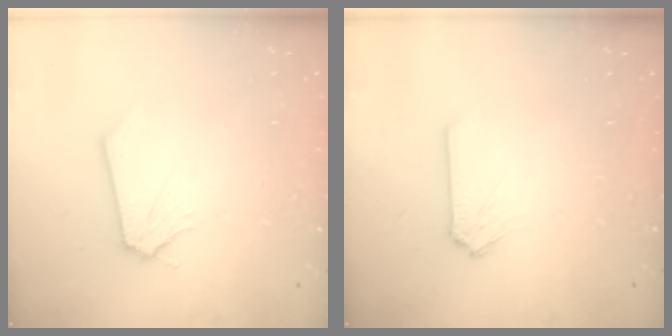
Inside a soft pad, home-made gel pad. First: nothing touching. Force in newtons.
{"total": 0.0}